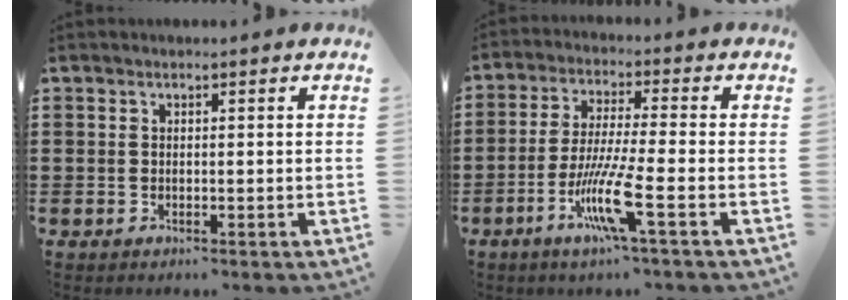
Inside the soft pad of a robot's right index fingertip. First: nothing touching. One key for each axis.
{"total": 9.5, "fx": -4.3, "fy": 0.2, "fz": 8.5, "tx": -0.179, "ty": -0.018, "tz": -0.085}